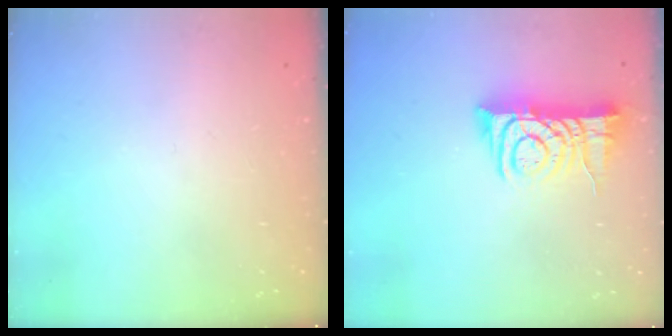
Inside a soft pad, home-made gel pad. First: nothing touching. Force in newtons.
{"total": 10.2, "press": 10.1, "slide": 1.2}